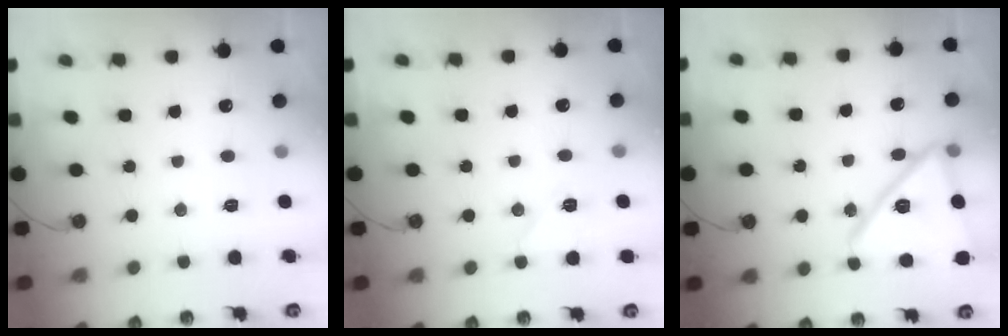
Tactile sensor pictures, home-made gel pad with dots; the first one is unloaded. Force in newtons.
{"total": 5.9, "press": 5.8, "slide": 0.8}
{"total": 17.6, "press": 17.6, "slide": 1.1}